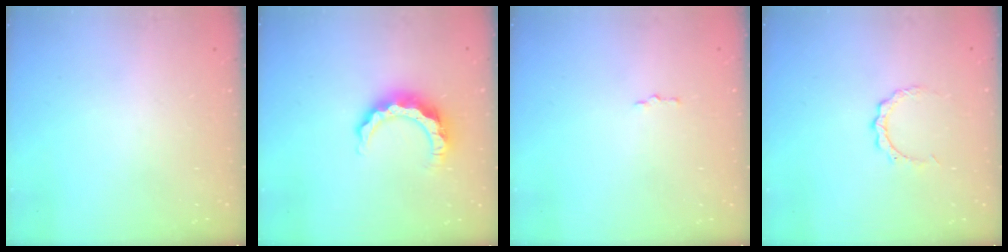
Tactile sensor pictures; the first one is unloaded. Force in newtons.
{"total": 8.6, "press": 8.6, "slide": 0.6}
{"total": 1.5, "press": 1.5, "slide": 0.2}
{"total": 3.6, "press": 3.6, "slide": 0.4}